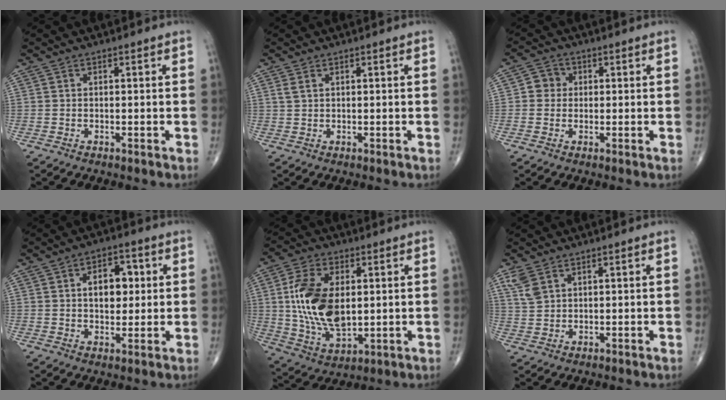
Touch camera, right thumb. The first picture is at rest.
{"total": 1.4, "force": [0.8, 0.8, 0.9], "torque": [-0.023, 0.007, 0.020]}
{"total": 3.5, "force": [0.3, 3.4, 1.1], "torque": [0.005, 0.007, -0.002]}
{"total": 8.5, "force": [1.6, 5.4, 6.4], "torque": [-0.063, 0.003, 0.025]}
{"total": 16.8, "force": [2.1, 9.7, 13.6], "torque": [-0.251, -0.011, 0.049]}
{"total": 4.2, "force": [2.5, 2.4, 2.3], "torque": [-0.047, -0.002, 0.062]}